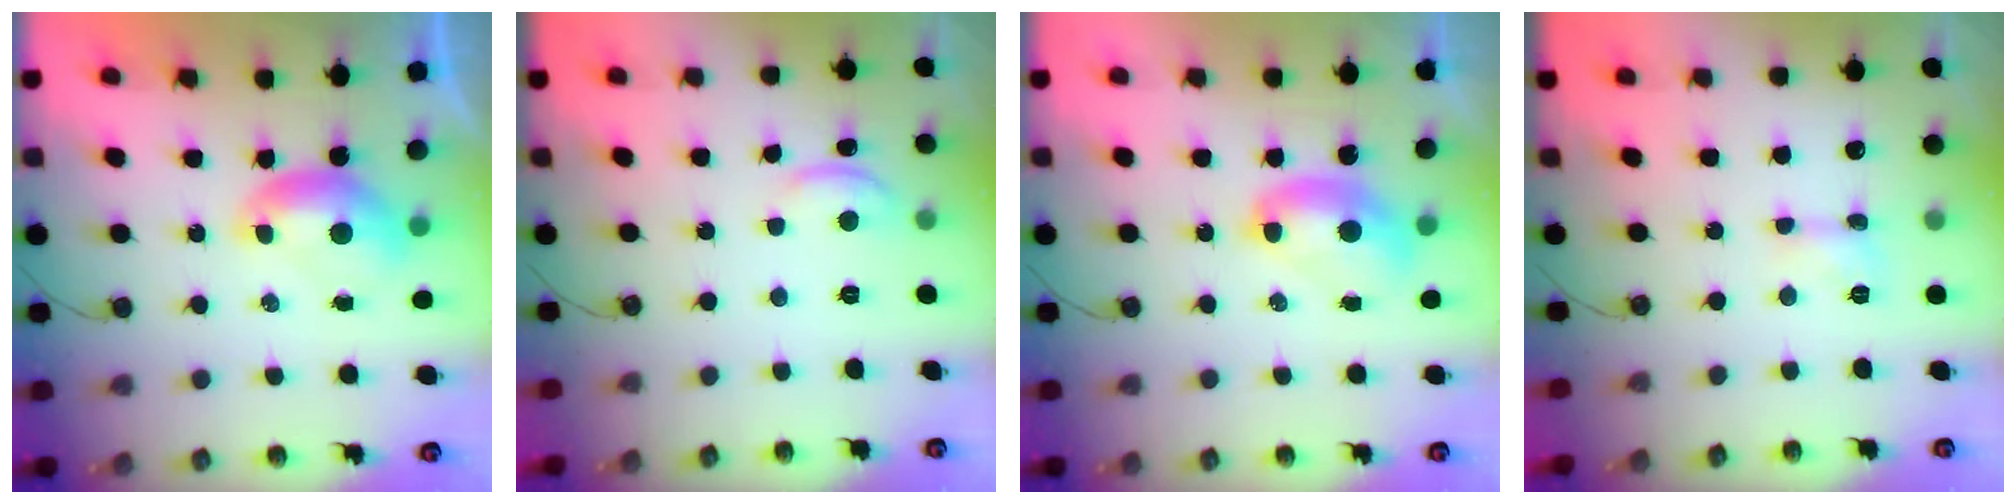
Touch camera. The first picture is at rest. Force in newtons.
{"total": 1.4, "press": 1.3, "slide": 0.5}
{"total": 2.6, "press": 2.6, "slide": 0.1}
{"total": 3.1, "press": 3.0, "slide": 0.6}